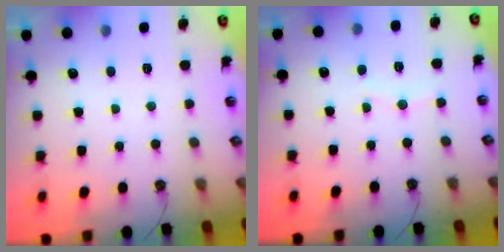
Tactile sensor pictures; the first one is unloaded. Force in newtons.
{"total": 4.1, "press": 4.0, "slide": 0.4}